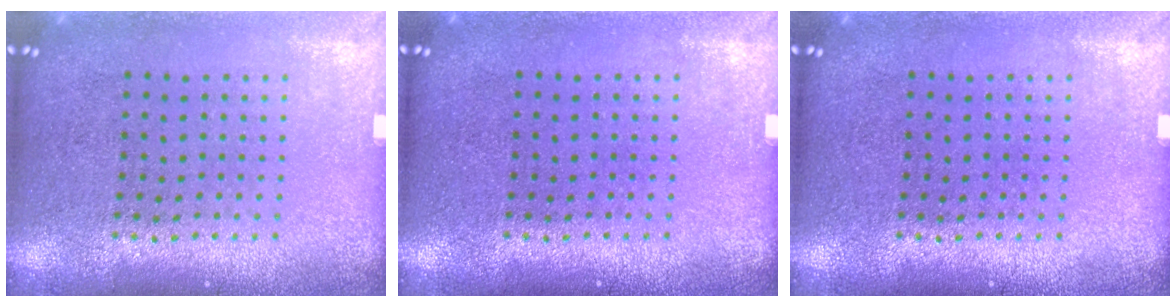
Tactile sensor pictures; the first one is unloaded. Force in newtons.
{"total": 0.0}
{"total": 0.0}